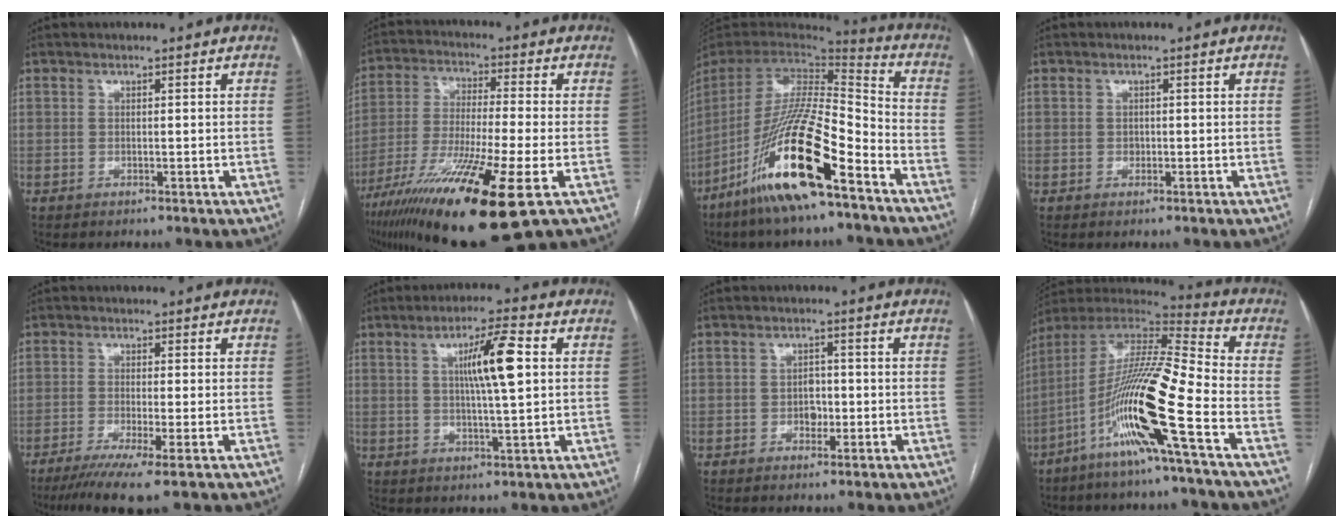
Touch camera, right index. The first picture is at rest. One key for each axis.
{"total": 19.2, "fx": -9.5, "fy": 0.8, "fz": 16.7, "tx": -0.302, "ty": -0.048, "tz": -0.164}
{"total": 21.7, "fx": -12.7, "fy": 2.9, "fz": 17.3, "tx": -0.357, "ty": -0.041, "tz": -0.242}
{"total": 0.8, "fx": -0.1, "fy": 0.7, "fz": 0.4, "tx": -0.005, "ty": 0.002, "tz": -0.001}
{"total": 7.2, "fx": -4.6, "fy": -0.3, "fz": 5.5, "tx": -0.086, "ty": -0.019, "tz": -0.076}
{"total": 8.6, "fx": 1.8, "fy": 0.5, "fz": 8.4, "tx": -0.144, "ty": 0.007, "tz": 0.031}
{"total": 2.7, "fx": -0.6, "fy": 1.9, "fz": 1.8, "tx": -0.022, "ty": 0.006, "tz": -0.007}
{"total": 18.2, "fx": -7.5, "fy": -0.7, "fz": 16.6, "tx": -0.327, "ty": -0.020, "tz": -0.152}